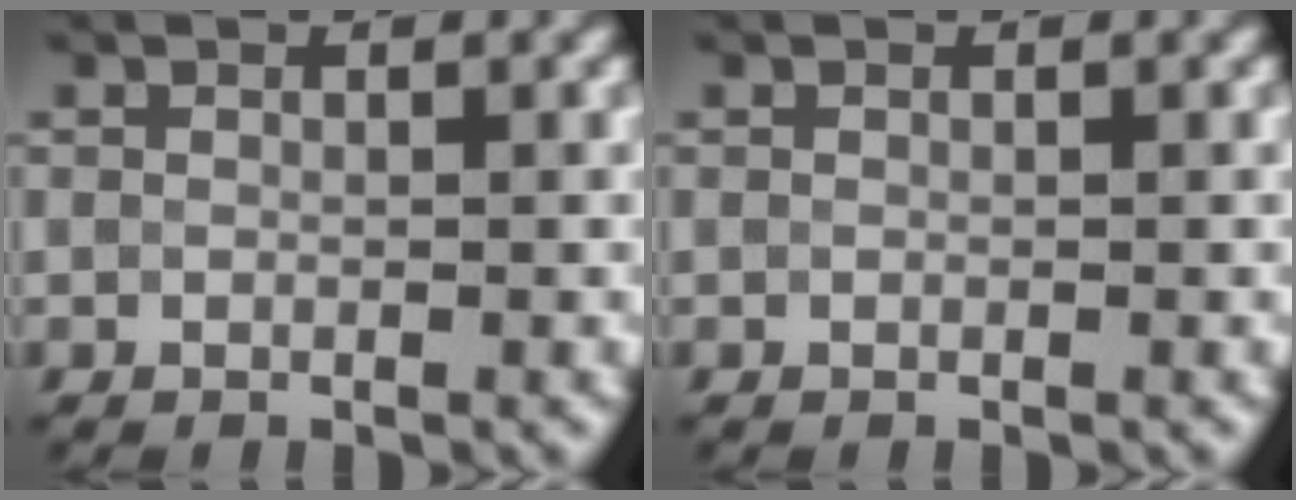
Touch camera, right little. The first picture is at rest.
{"total": 0.0}